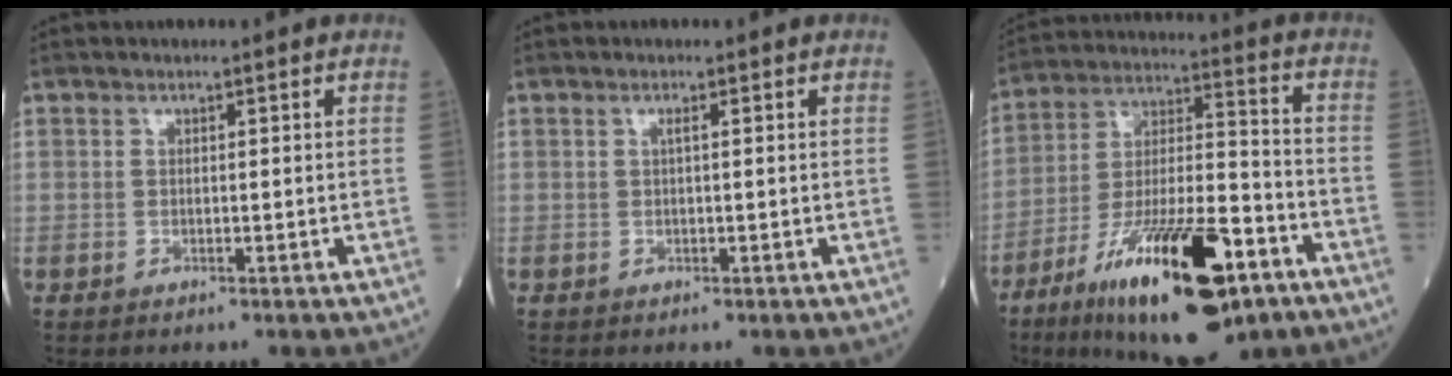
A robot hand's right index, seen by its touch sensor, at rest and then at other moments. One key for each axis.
{"total": 0.6, "fx": 0.2, "fy": -0.1, "fz": 0.5, "tx": -0.012, "ty": 0.000, "tz": 0.003}
{"total": 22.1, "fx": -11.9, "fy": 5.5, "fz": 17.8, "tx": -0.299, "ty": -0.021, "tz": -0.194}